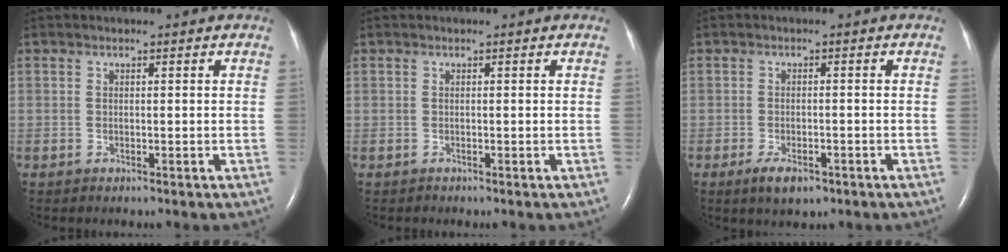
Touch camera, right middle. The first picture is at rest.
{"total": 0.0}
{"total": 3.8, "force": [-2.3, 1.5, 2.6], "torque": [-0.052, -0.004, -0.035]}